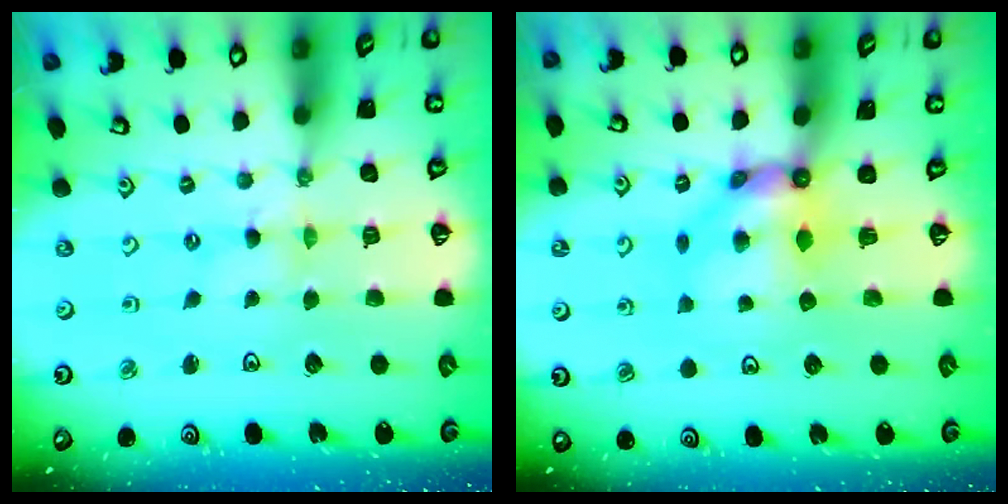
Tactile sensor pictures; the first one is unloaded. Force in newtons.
{"total": 7.3, "press": 7.2, "slide": 0.8}